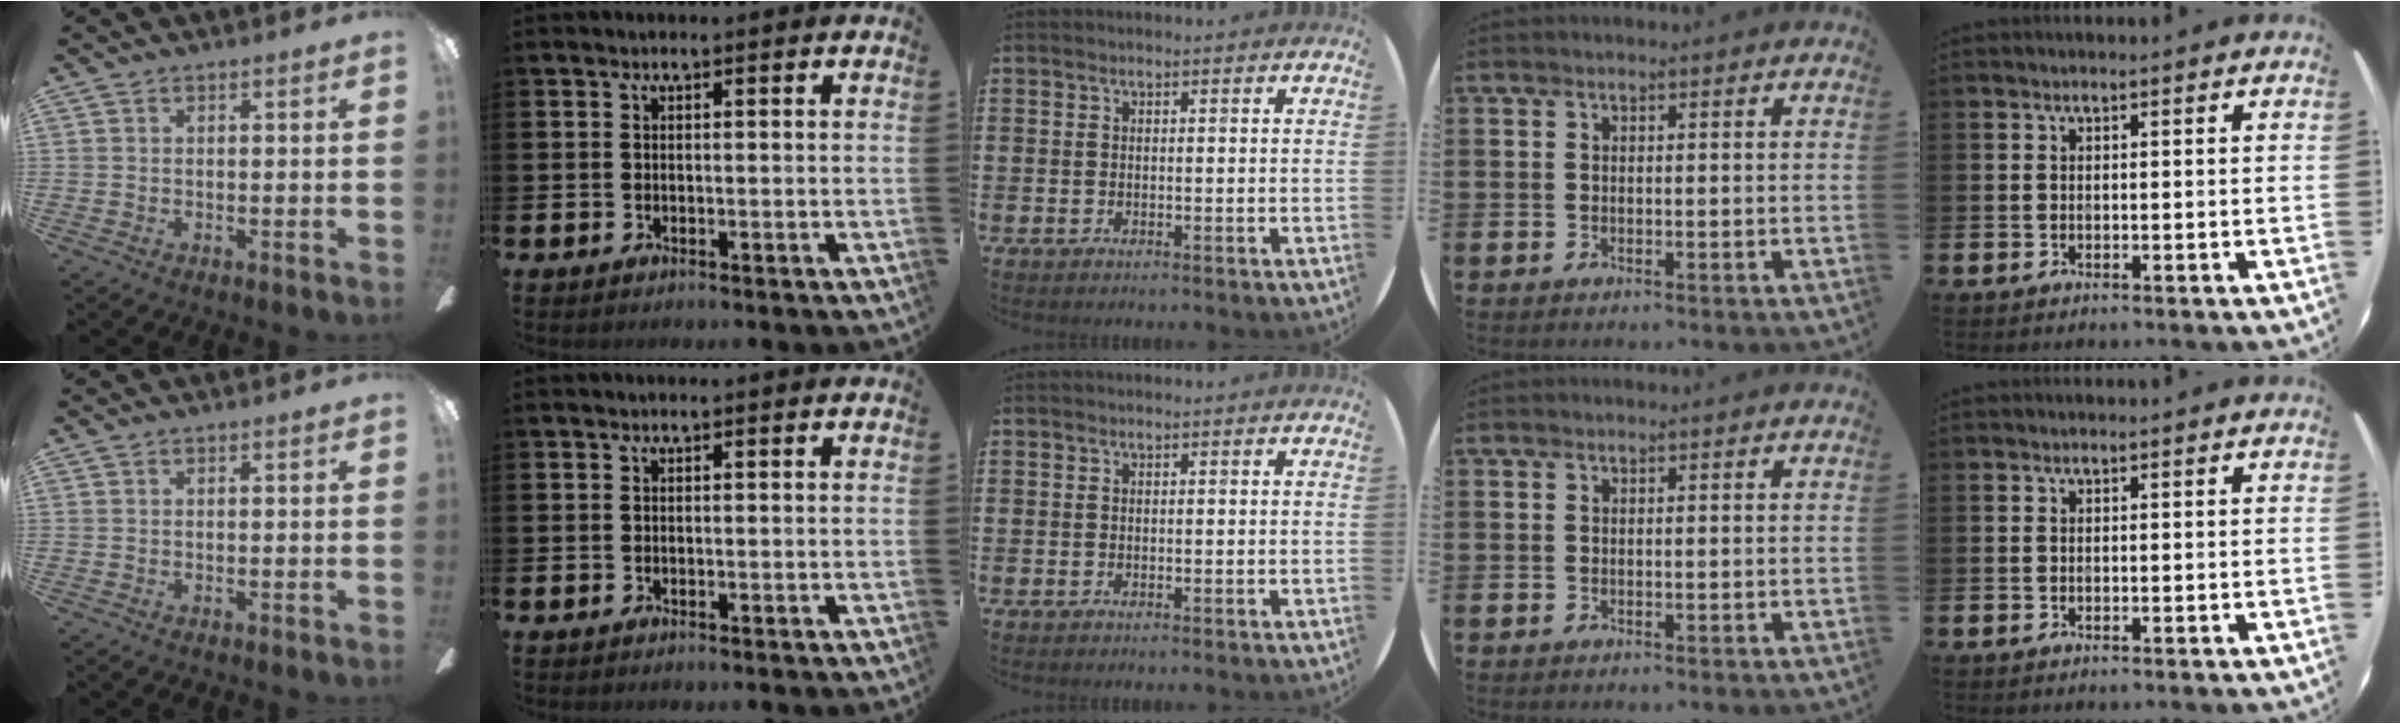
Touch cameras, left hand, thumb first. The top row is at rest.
{}